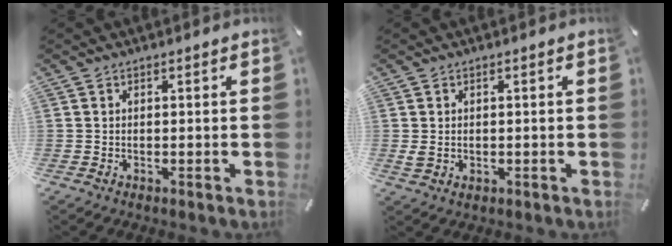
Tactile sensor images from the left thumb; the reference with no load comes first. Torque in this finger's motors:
{"motor_torque": [0.00, -0.08, 0.19, -0.23, 0.03]}